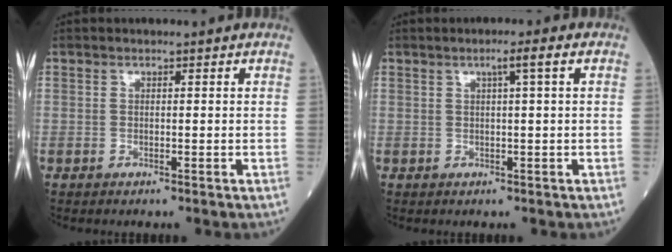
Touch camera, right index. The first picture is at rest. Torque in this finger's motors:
{"motor_torque": [0.36, 0.17, 0.12, 0.05]}